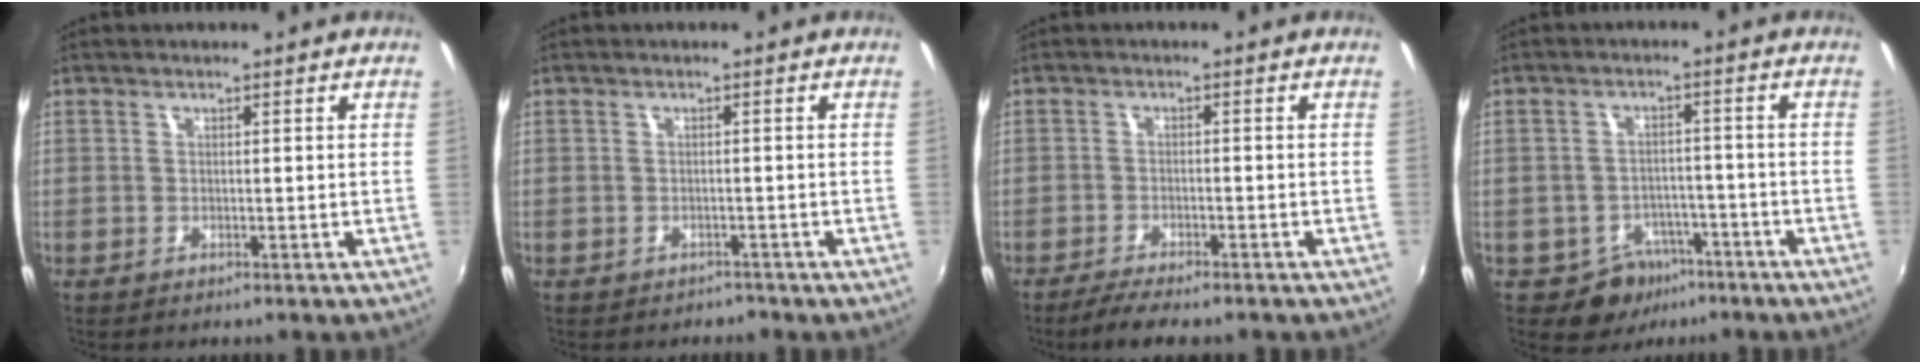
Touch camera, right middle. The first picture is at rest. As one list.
[{"total": 1.7, "force": [-1.3, 1.1, 0.0], "torque": [-0.005, -0.002, -0.017]}, {"total": 5.6, "force": [-4.6, 0.9, 3.0], "torque": [-0.074, -0.016, -0.079]}, {"total": 6.5, "force": [-4.1, 4.9, 1.2], "torque": [-0.028, 0.020, -0.048]}]